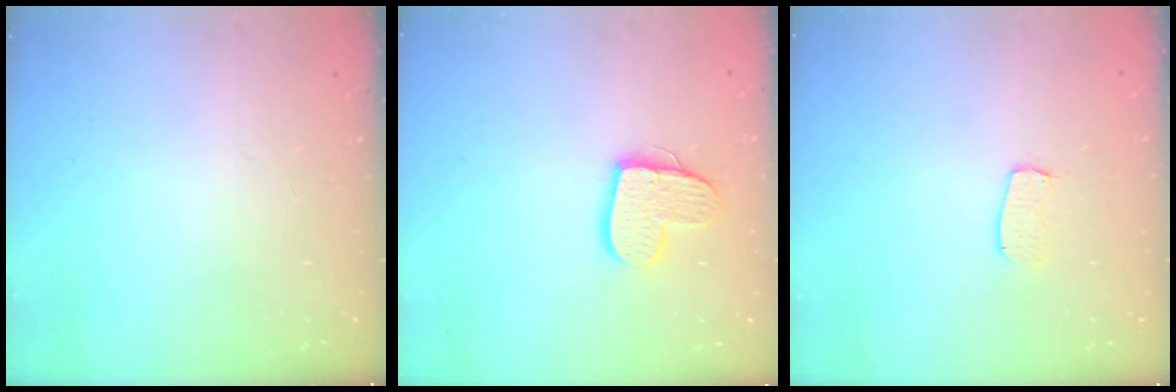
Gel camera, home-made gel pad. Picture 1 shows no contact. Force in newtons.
{"total": 11.9, "press": 11.8, "slide": 1.1}
{"total": 5.9, "press": 5.9, "slide": 0.3}